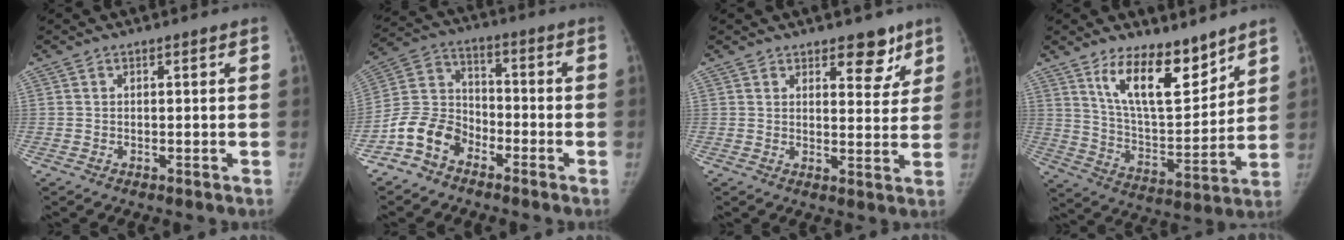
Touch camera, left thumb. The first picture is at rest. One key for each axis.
{"total": 9.9, "fx": -6.1, "fy": 6.7, "fz": 3.9, "tx": -0.067, "ty": 0.052, "tz": -0.131}
{"total": 6.0, "fx": 4.1, "fy": 3.1, "fz": 3.2, "tx": -0.006, "ty": -0.025, "tz": 0.053}
{"total": 14.6, "fx": 10.1, "fy": 5.5, "fz": 9.1, "tx": -0.116, "ty": -0.079, "tz": 0.187}